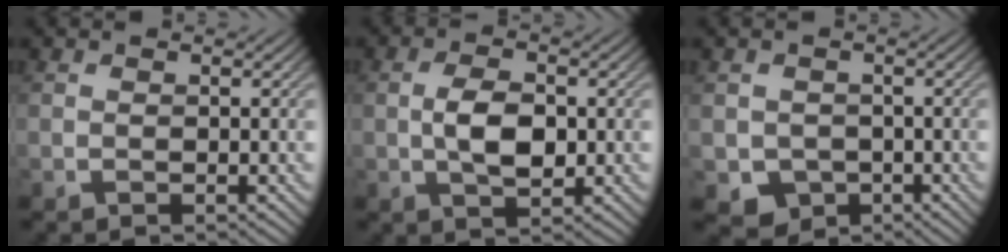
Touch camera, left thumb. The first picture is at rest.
{"total": 4.6, "force": [-0.2, 2.5, 3.8], "torque": [-0.083, -0.002, -0.004]}
{"total": 3.8, "force": [-1.5, 3.3, 1.2], "torque": [-0.033, -0.015, -0.030]}